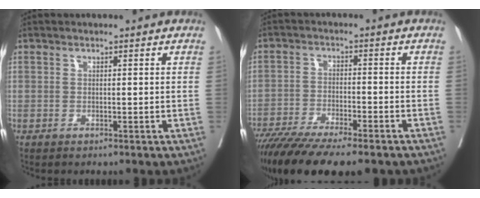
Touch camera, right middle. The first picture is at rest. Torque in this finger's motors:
{"motor_torque": [1.14, -1.00, 0.54, 0.21]}